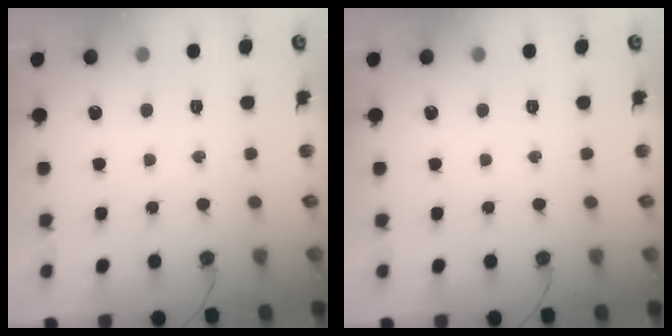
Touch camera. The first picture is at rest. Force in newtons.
{"total": 0.0}